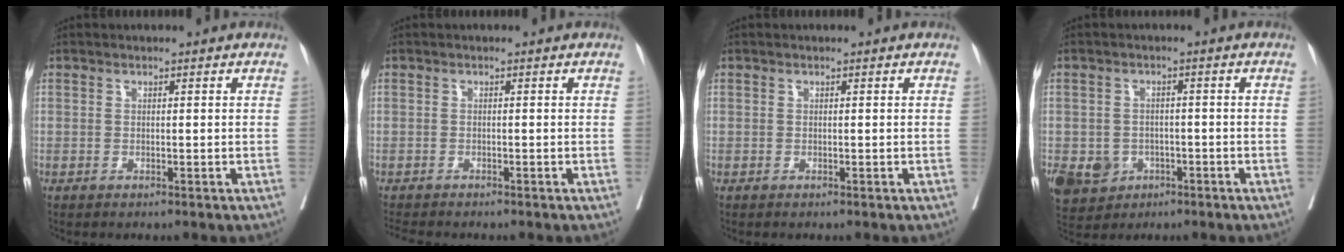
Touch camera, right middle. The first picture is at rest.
{"total": 2.9, "force": [-2.7, 0.1, 0.9], "torque": [-0.014, -0.010, -0.046]}
{"total": 0.0}
{"total": 10.4, "force": [-4.2, 8.8, 3.7], "torque": [-0.100, 0.005, -0.055]}